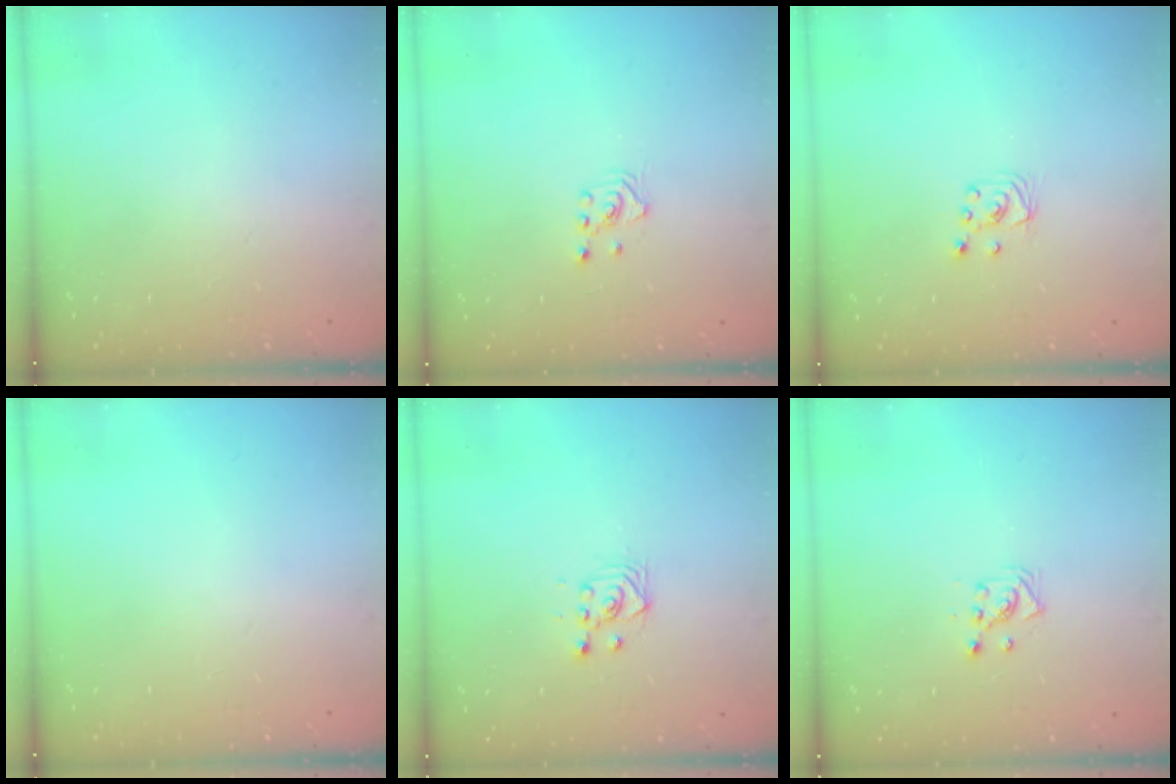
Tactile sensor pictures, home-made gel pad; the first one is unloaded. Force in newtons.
{"total": 2.0, "press": 2.0, "slide": 0.3}
{"total": 3.2, "press": 3.2, "slide": 0.2}
{"total": 0.0}
{"total": 2.9, "press": 2.9, "slide": 0.6}
{"total": 3.3, "press": 3.2, "slide": 0.5}